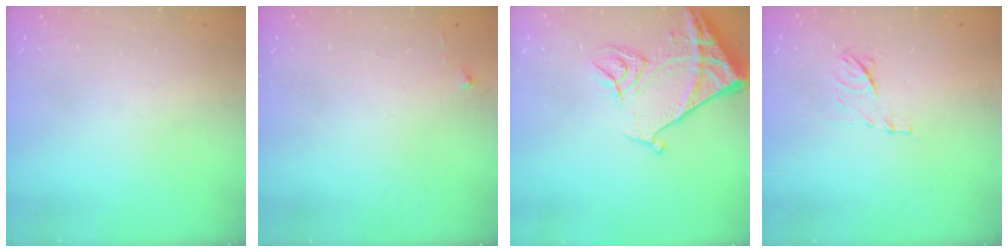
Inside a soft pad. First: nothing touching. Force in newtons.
{"total": 3.2, "press": 3.1, "slide": 0.4}
{"total": 13.7, "press": 13.6, "slide": 1.4}
{"total": 7.6, "press": 7.6, "slide": 0.7}